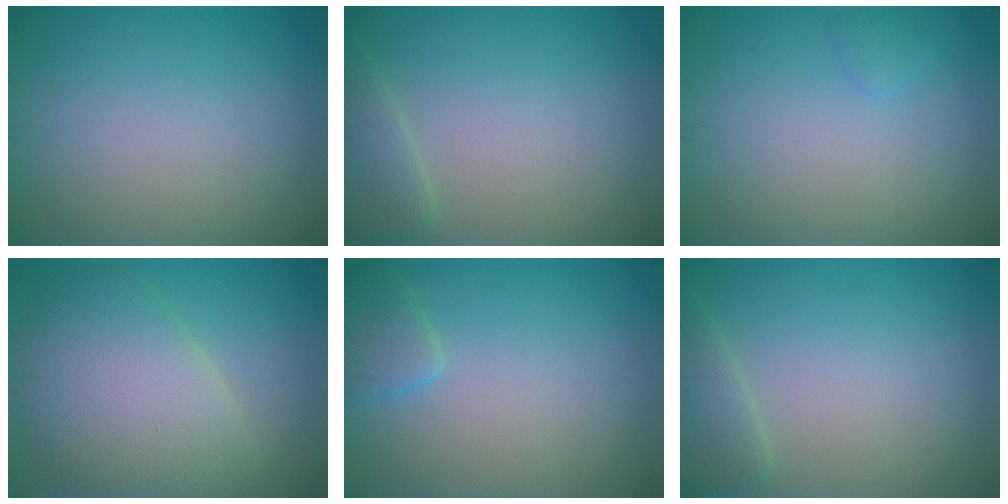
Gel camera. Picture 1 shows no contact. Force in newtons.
{"total": 2.4, "press": 2.4, "slide": 0.0}
{"total": 0.7, "press": 0.7, "slide": 0.0}
{"total": 8.1, "press": 8.1, "slide": 0.3}
{"total": 1.9, "press": 1.9, "slide": 0.1}
{"total": 2.4, "press": 2.4, "slide": 0.0}